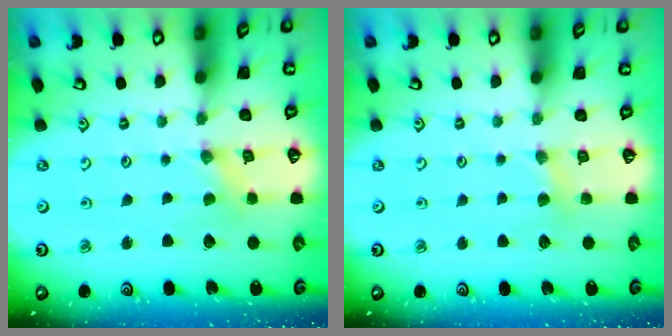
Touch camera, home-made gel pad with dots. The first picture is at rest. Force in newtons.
{"total": 3.4, "press": 3.3, "slide": 0.5}